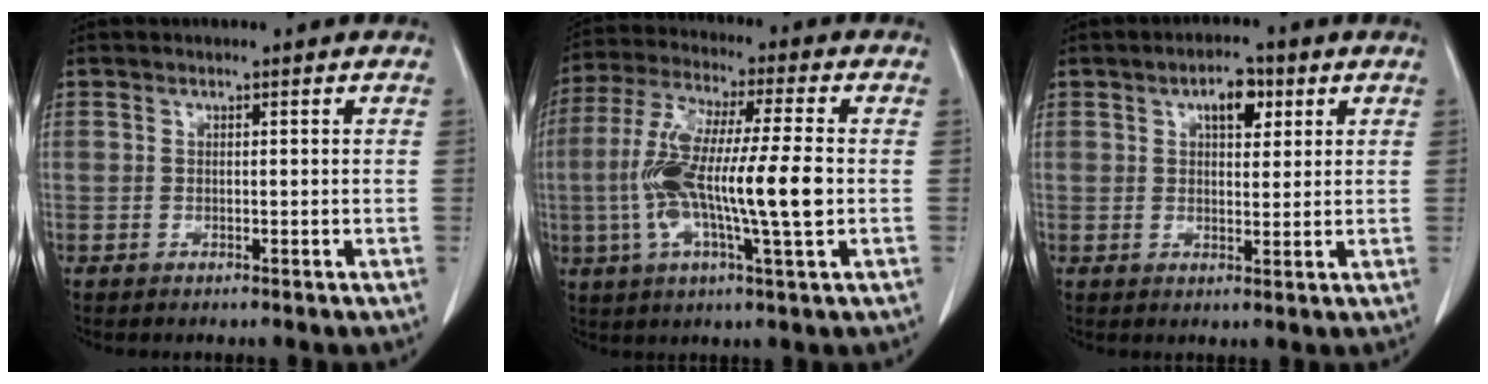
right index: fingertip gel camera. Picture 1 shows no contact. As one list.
[{"total": 15.5, "force": [-1.6, 1.2, 15.4], "torque": [-0.299, 0.002, -0.033]}, {"total": 4.7, "force": [2.1, 2.2, 3.6], "torque": [-0.056, 0.008, 0.032]}]